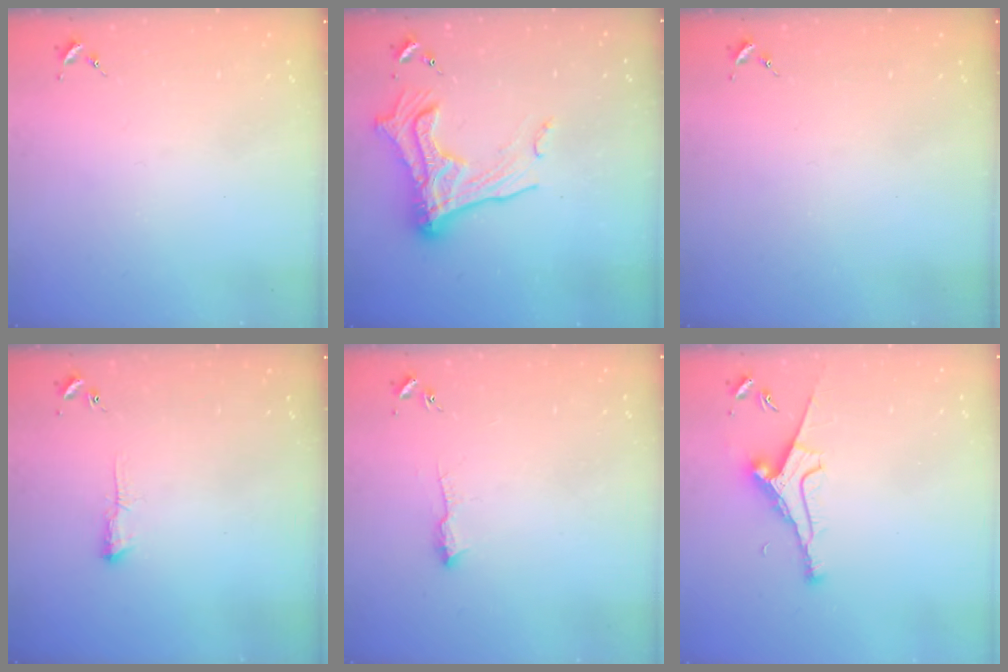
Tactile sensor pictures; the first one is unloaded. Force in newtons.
{"total": 19.2, "press": 19.1, "slide": 2.0}
{"total": 0.0}
{"total": 3.4, "press": 3.4, "slide": 0.6}
{"total": 6.0, "press": 5.9, "slide": 0.7}
{"total": 9.3, "press": 9.2, "slide": 1.4}